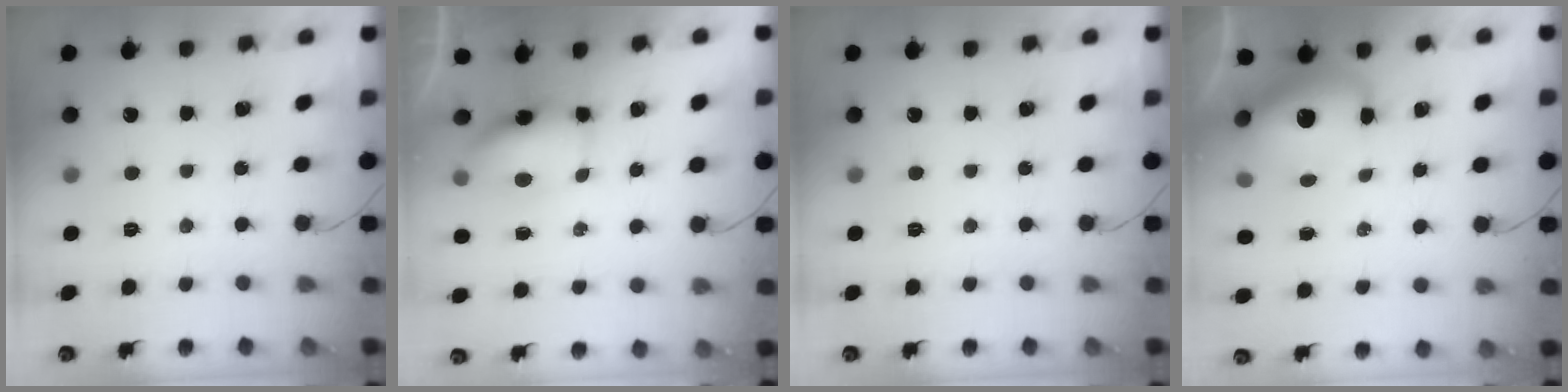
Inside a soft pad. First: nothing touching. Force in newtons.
{"total": 8.9, "press": 7.7, "slide": 4.5}
{"total": 0.0}
{"total": 13.8, "press": 13.5, "slide": 2.9}